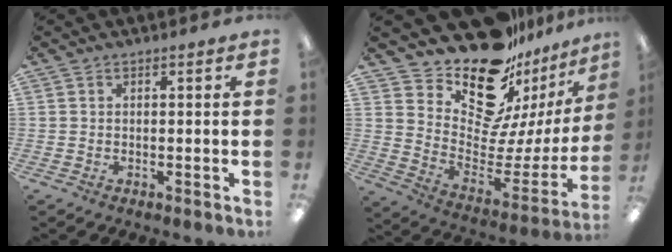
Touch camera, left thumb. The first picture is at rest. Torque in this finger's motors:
{"motor_torque": [0.36, 0.46, 0.21, -1.06, 0.04]}